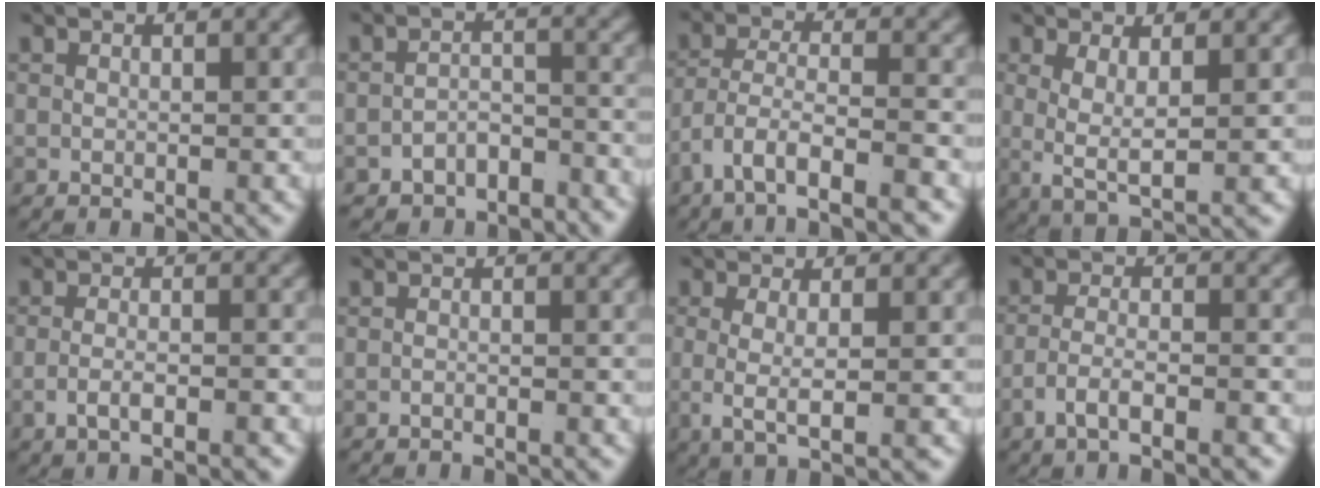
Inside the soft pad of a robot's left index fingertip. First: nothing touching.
{"total": 4.1, "force": [-3.6, 1.8, 0.7], "torque": [-0.003, -0.014, -0.061]}
{"total": 6.7, "force": [-4.2, 3.1, 4.1], "torque": [-0.084, -0.039, -0.052]}
{"total": 4.5, "force": [0.2, 2.2, 3.9], "torque": [-0.081, -0.019, 0.011]}
{"total": 2.4, "force": [-1.8, 0.2, 1.6], "torque": [-0.030, -0.013, -0.027]}
{"total": 1.0, "force": [-0.9, -0.4, 0.0], "torque": [-0.004, -0.006, -0.013]}
{"total": 4.0, "force": [-0.2, 0.9, 3.9], "torque": [-0.078, -0.016, 0.008]}
{"total": 3.5, "force": [-2.6, 0.7, 2.2], "torque": [-0.040, -0.015, -0.039]}